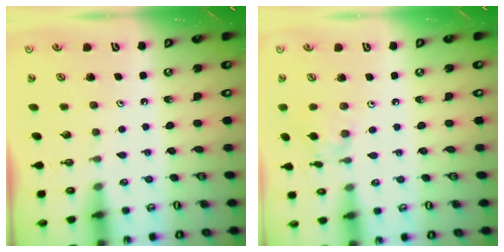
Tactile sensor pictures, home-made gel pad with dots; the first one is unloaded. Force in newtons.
{"total": 5.3, "press": 5.3, "slide": 0.2}